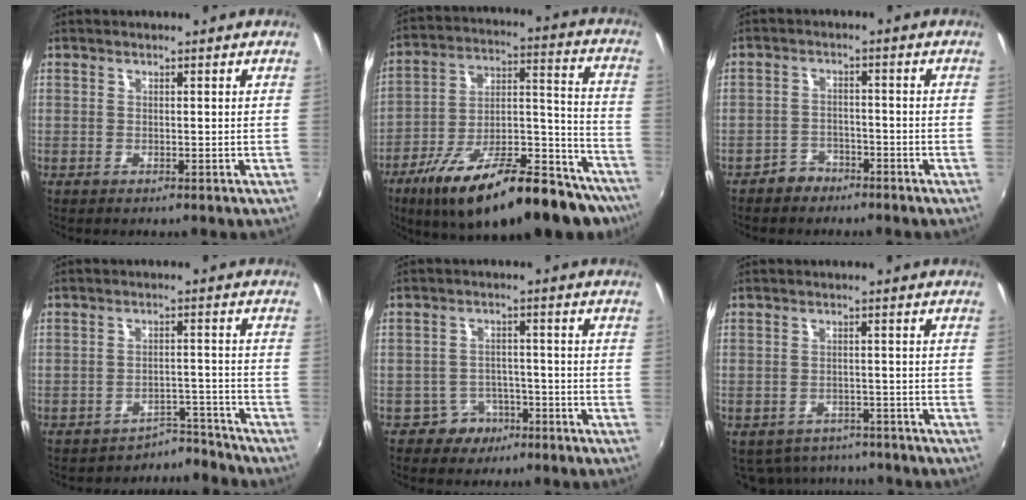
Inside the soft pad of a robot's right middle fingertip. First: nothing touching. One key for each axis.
{"total": 28.6, "fx": -19.8, "fy": 9.7, "fz": 18.2, "tx": -0.267, "ty": -0.003, "tz": -0.287}
{"total": 3.7, "fx": -3.0, "fy": 2.1, "fz": 0.4, "tx": -0.016, "ty": 0.012, "tz": -0.050}
{"total": 5.5, "fx": -5.2, "fy": 1.2, "fz": -1.1, "tx": 0.026, "ty": 0.025, "tz": -0.073}
{"total": 4.8, "fx": -3.2, "fy": 3.5, "fz": 0.3, "tx": -0.010, "ty": 0.019, "tz": -0.046}
{"total": 8.0, "fx": -6.8, "fy": 3.9, "fz": 1.8, "tx": -0.050, "ty": -0.003, "tz": -0.090}